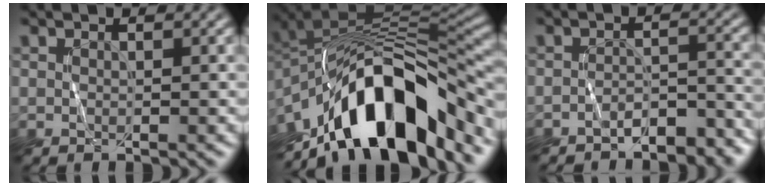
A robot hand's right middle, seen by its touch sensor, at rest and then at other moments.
{"total": 13.7, "force": [-8.0, 5.6, 9.6], "torque": [-0.137, 0.015, -0.145]}
{"total": 3.3, "force": [-3.0, 0.8, 0.9], "torque": [-0.010, 0.008, -0.046]}